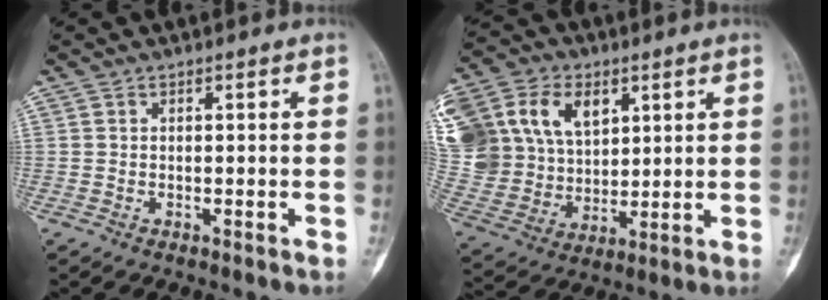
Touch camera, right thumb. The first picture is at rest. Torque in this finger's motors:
{"motor_torque": [1.17, 3.84, 0.76, -0.13, 0.67]}